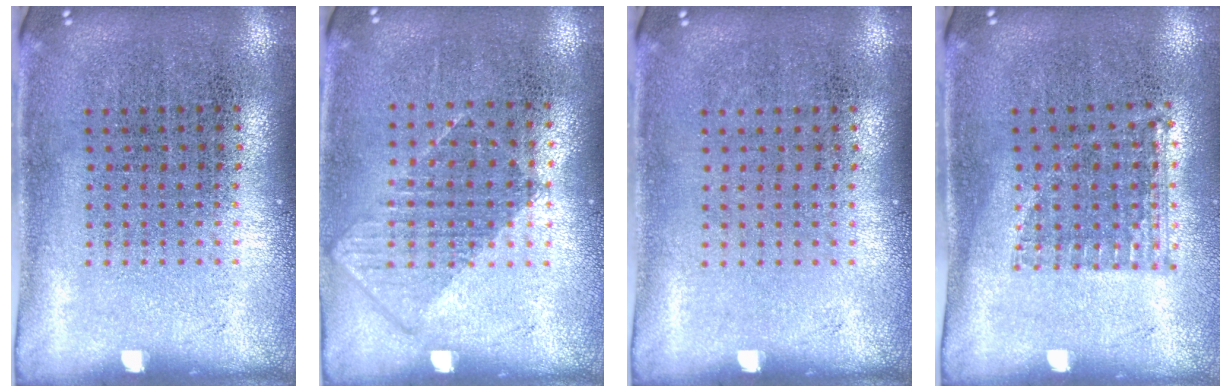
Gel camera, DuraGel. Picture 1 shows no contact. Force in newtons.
{"total": 0.8, "press": 0.7, "slide": 0.4}
{"total": 0.0}
{"total": 1.0, "press": 0.9, "slide": 0.5}